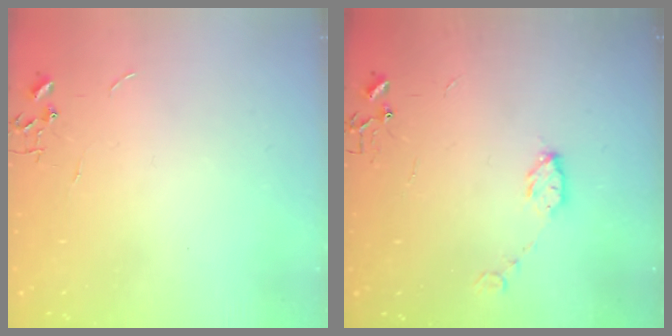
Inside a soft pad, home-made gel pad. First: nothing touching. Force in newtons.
{"total": 4.9, "press": 4.8, "slide": 0.6}